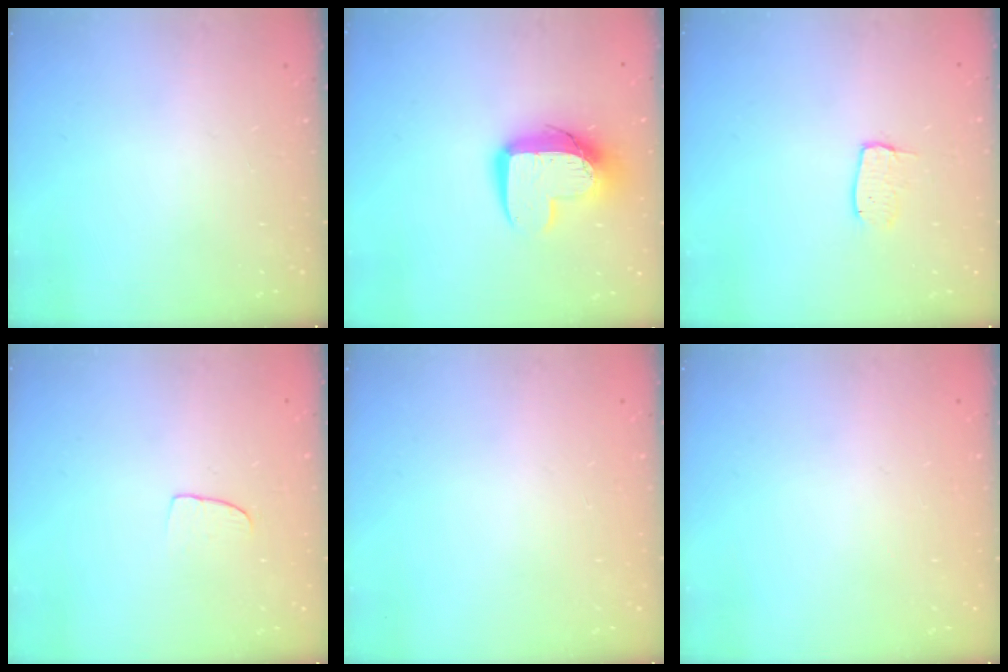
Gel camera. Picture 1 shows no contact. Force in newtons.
{"total": 12.3, "press": 12.3, "slide": 0.9}
{"total": 3.8, "press": 3.8, "slide": 0.3}
{"total": 5.9, "press": 5.9, "slide": 0.4}
{"total": 0.0}
{"total": 0.0}